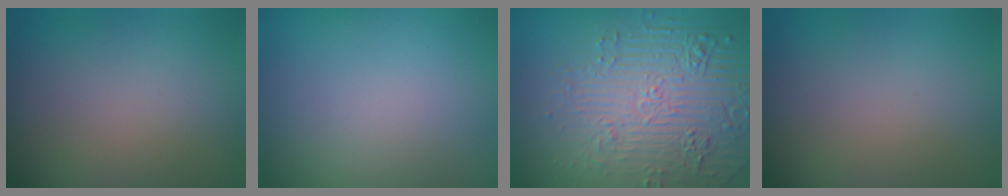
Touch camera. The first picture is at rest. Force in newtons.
{"total": 0.0}
{"total": 7.9, "press": 5.6, "slide": 5.5}
{"total": 0.0}